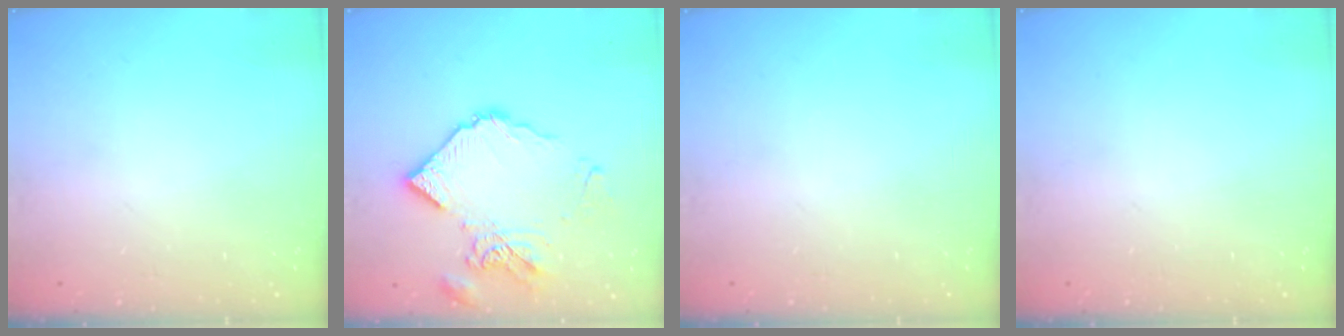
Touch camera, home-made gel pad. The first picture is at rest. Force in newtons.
{"total": 12.0, "press": 11.9, "slide": 1.4}
{"total": 0.0}
{"total": 0.0}